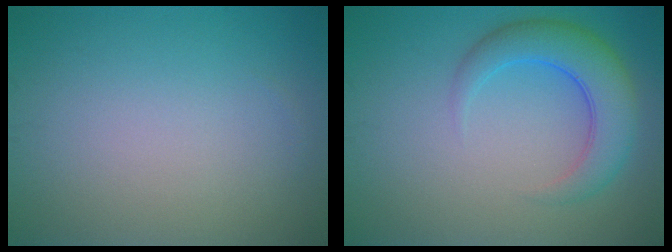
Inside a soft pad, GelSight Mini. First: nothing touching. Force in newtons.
{"total": 5.1, "press": 5.1, "slide": 0.2}